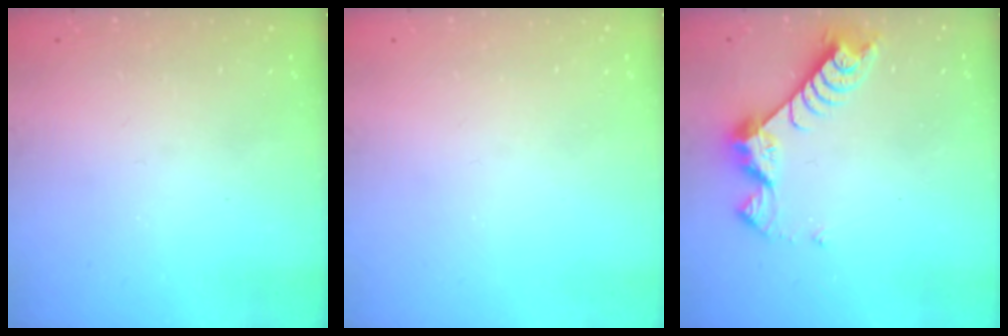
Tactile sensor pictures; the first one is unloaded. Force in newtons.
{"total": 0.0}
{"total": 9.4, "press": 9.4, "slide": 0.7}